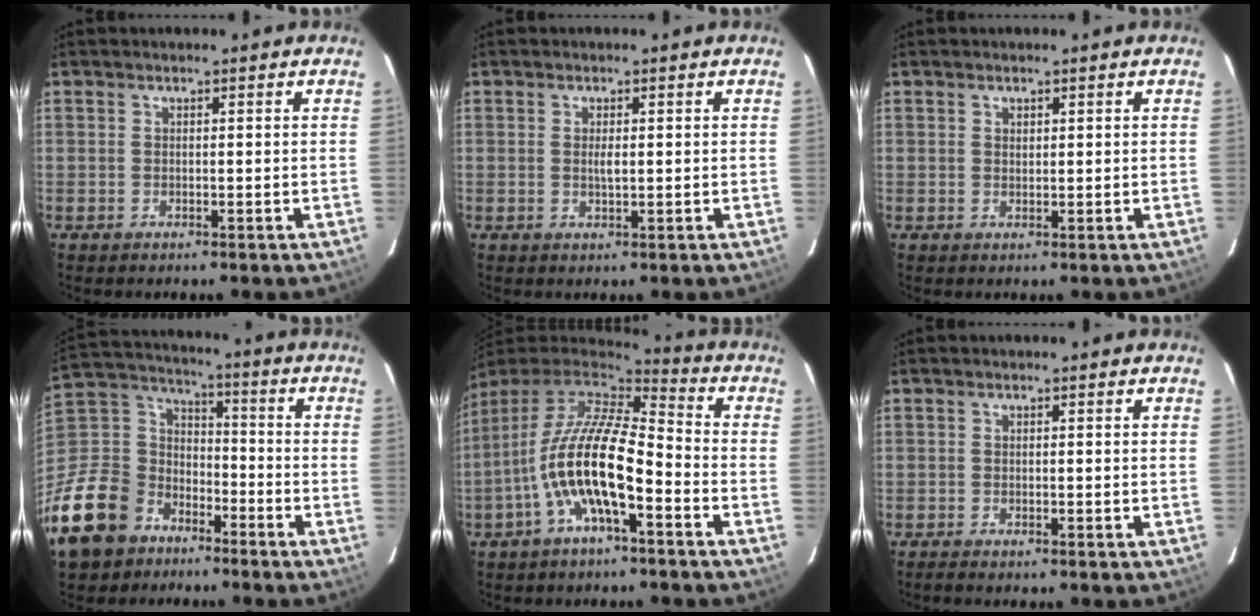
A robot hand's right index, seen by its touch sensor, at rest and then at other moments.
{"total": 1.6, "force": [0.1, 0.6, 1.5], "torque": [-0.027, -0.001, 0.003]}
{"total": 0.9, "force": [0.6, 0.7, 0.3], "torque": [-0.003, 0.003, 0.010]}
{"total": 17.9, "force": [-11.6, 12.4, 5.7], "torque": [-0.168, 0.041, -0.195]}
{"total": 15.6, "force": [-5.4, 4.7, 13.9], "torque": [-0.262, -0.008, -0.107]}
{"total": 1.2, "force": [-1.0, 0.1, 0.6], "torque": [-0.014, -0.002, -0.018]}